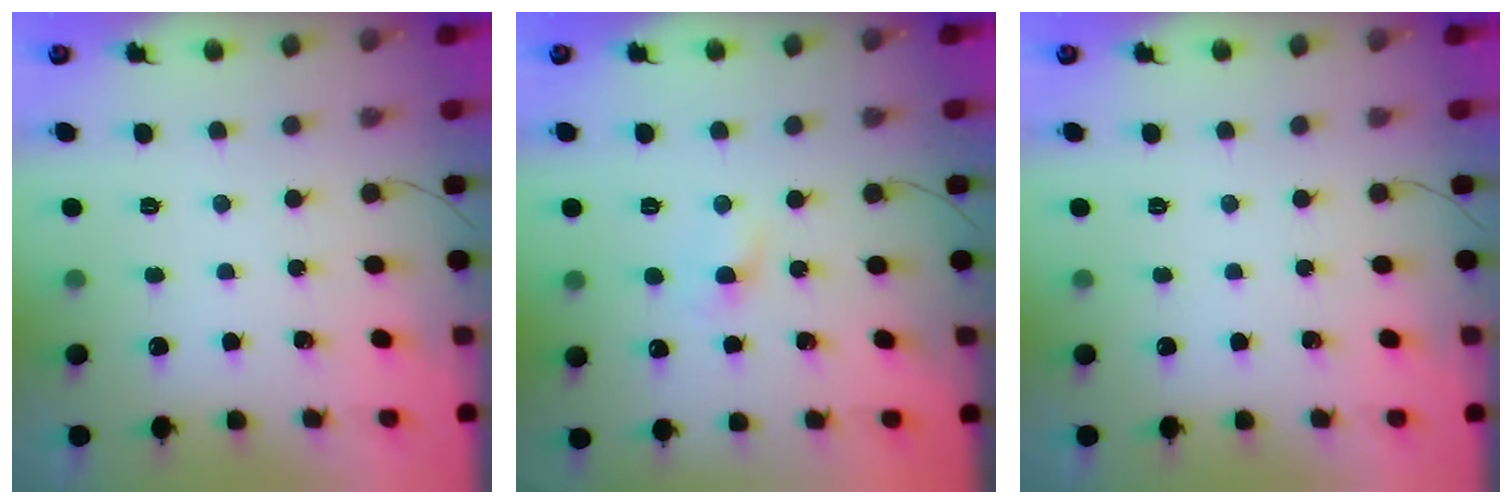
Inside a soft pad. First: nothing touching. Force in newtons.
{"total": 1.6, "press": 1.4, "slide": 0.8}
{"total": 0.0}